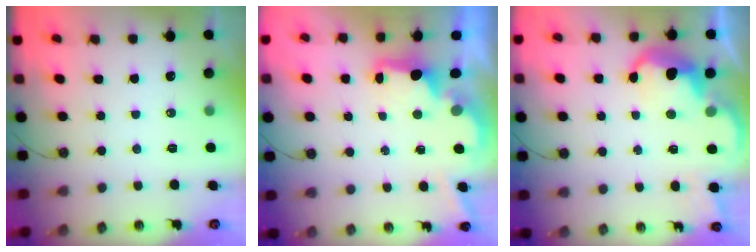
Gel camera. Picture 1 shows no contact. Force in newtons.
{"total": 3.2, "press": 3.1, "slide": 0.5}
{"total": 5.9, "press": 5.9, "slide": 0.7}